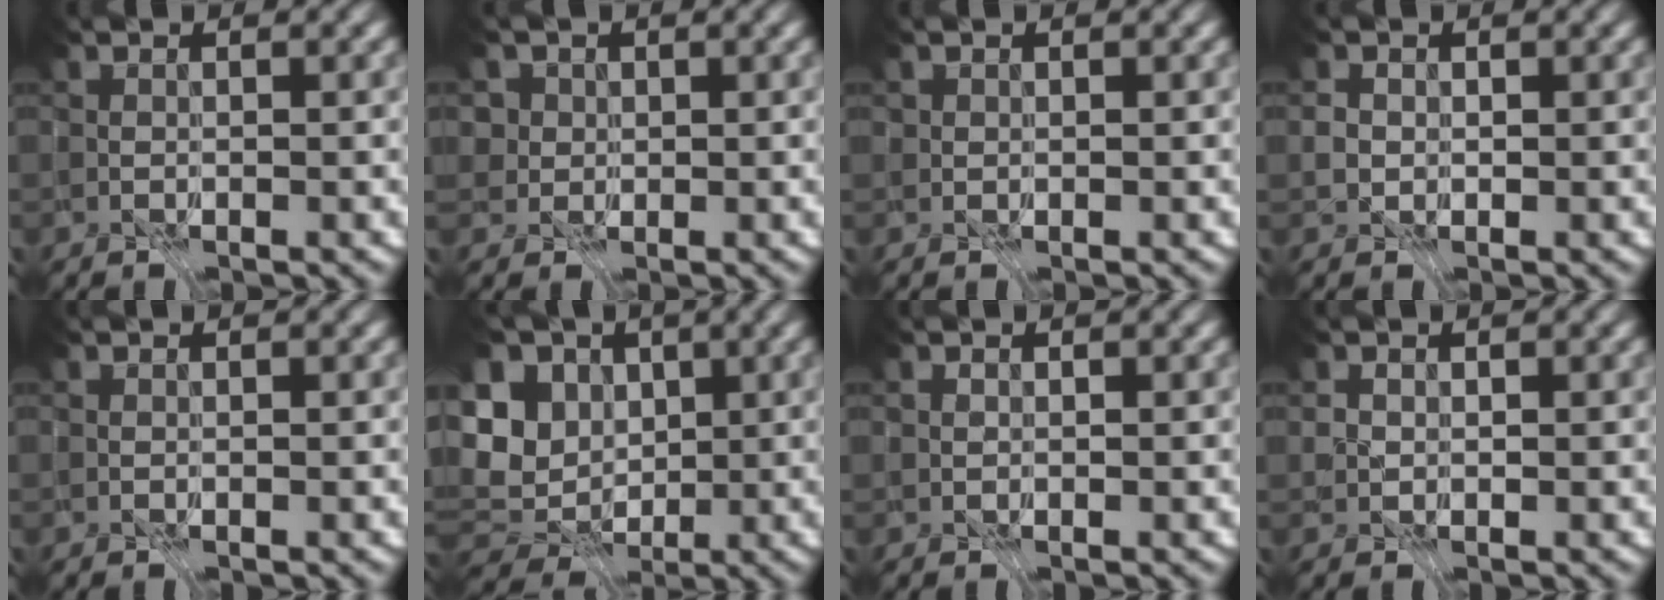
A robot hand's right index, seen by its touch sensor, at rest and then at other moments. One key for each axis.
{"total": 5.0, "fx": 2.4, "fy": 3.8, "fz": 2.2, "tx": -0.042, "ty": 0.001, "tz": 0.023}
{"total": 1.8, "fx": 1.0, "fy": 1.3, "fz": 0.7, "tx": -0.013, "ty": 0.005, "tz": 0.011}
{"total": 2.4, "fx": 1.3, "fy": 1.8, "fz": 0.9, "tx": 0.002, "ty": 0.003, "tz": 0.006}
{"total": 0.0}
{"total": 7.4, "fx": -0.1, "fy": 5.6, "fz": 4.9, "tx": -0.089, "ty": -0.006, "tz": 0.004}
{"total": 2.3, "fx": 1.2, "fy": 1.6, "fz": 1.1, "tx": -0.015, "ty": 0.008, "tz": 0.011}
{"total": 1.9, "fx": 1.0, "fy": 1.4, "fz": 0.8, "tx": -0.006, "ty": 0.003, "tz": 0.011}